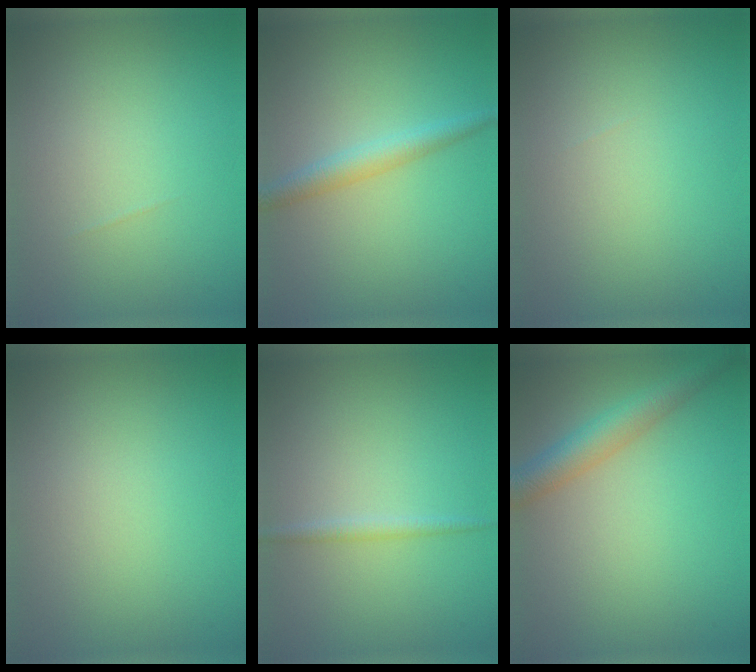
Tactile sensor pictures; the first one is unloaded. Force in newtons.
{"total": 2.4, "press": 2.4, "slide": 0.0}
{"total": 0.0}
{"total": 0.0}
{"total": 1.1, "press": 1.1, "slide": 0.0}
{"total": 4.0, "press": 4.0, "slide": 0.1}